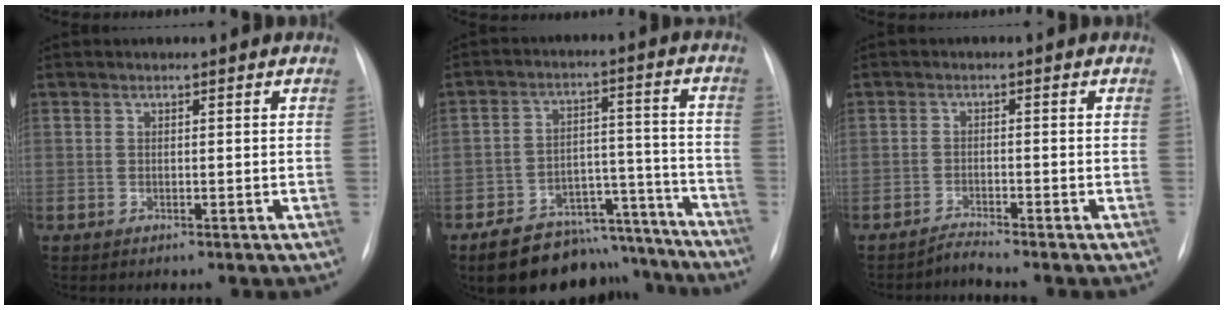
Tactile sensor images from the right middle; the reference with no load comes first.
{"total": 16.7, "force": [-14.8, 6.4, 4.2], "torque": [-0.046, 0.047, -0.206]}
{"total": 2.0, "force": [-1.8, -0.8, -0.2], "torque": [0.003, -0.011, -0.032]}